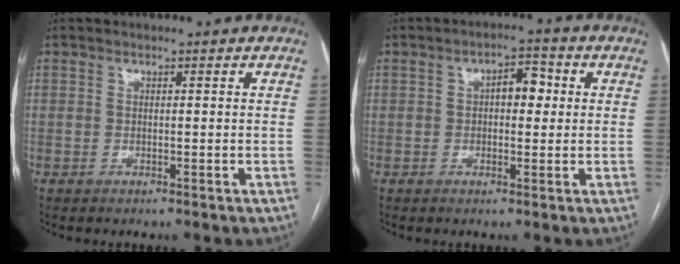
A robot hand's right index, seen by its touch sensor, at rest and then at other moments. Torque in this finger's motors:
{"motor_torque": [0.63, 0.10, 0.08, 0.06]}